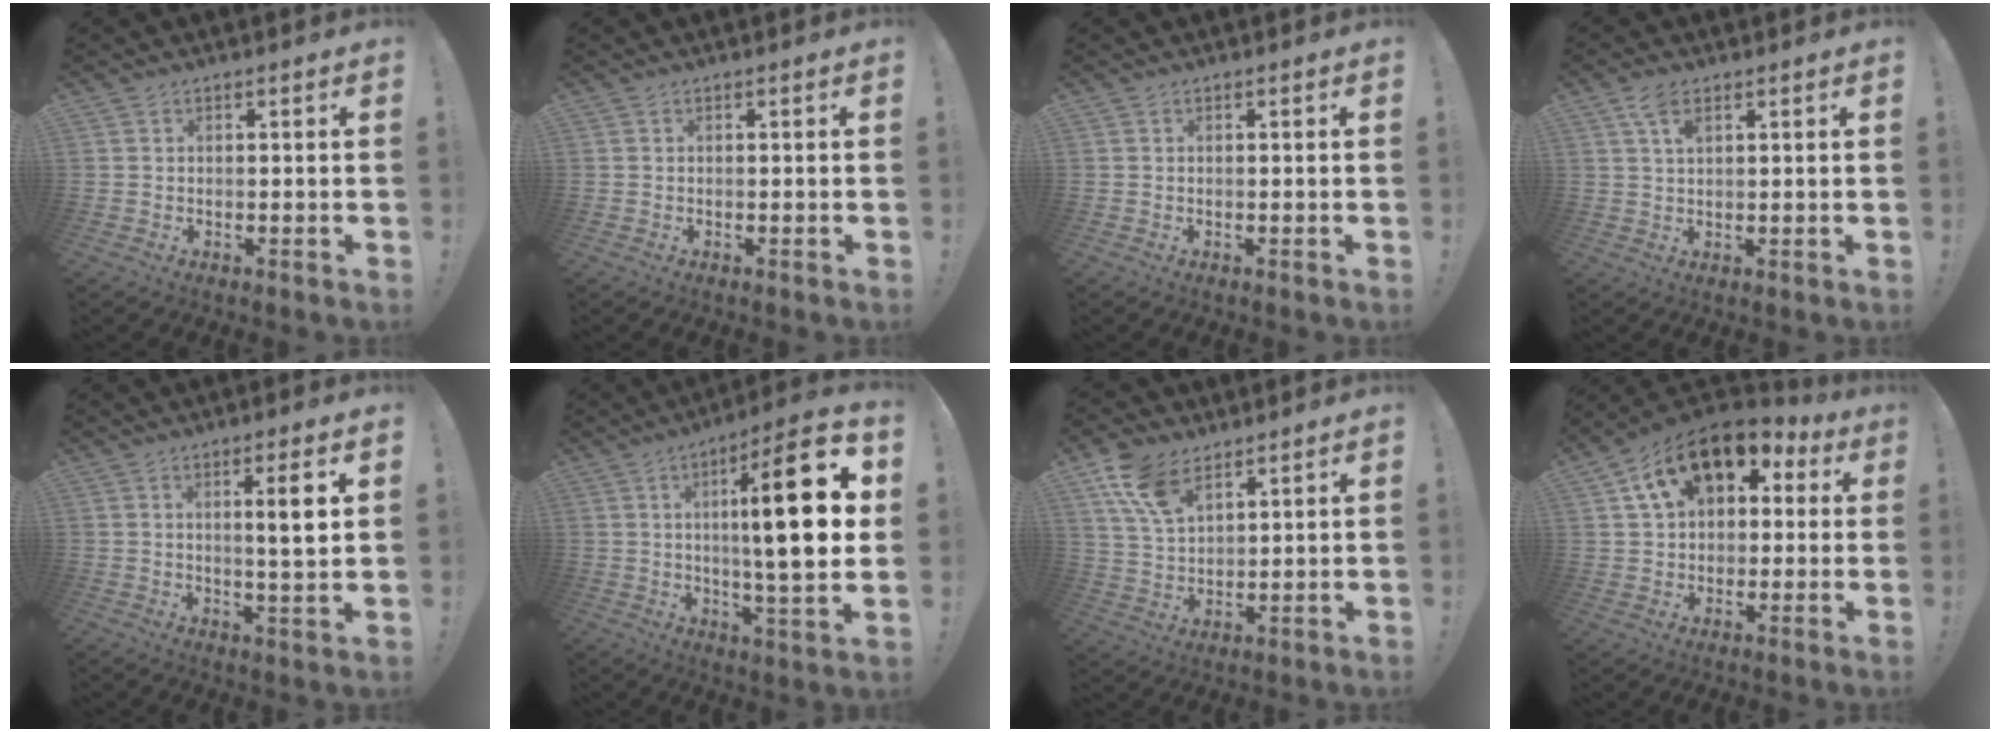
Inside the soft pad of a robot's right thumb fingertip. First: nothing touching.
{"total": 0.0}
{"total": 0.0}
{"total": 4.8, "force": [2.6, 2.2, 3.3], "torque": [-0.058, -0.006, 0.045]}
{"total": 6.6, "force": [2.0, 0.0, 6.2], "torque": [-0.089, -0.011, 0.021]}
{"total": 21.4, "force": [3.9, 4.1, 20.7], "torque": [-0.307, -0.018, 0.042]}
{"total": 11.7, "force": [7.6, 6.3, 6.4], "torque": [-0.121, -0.029, 0.148]}
{"total": 16.2, "force": [8.2, 10.2, 9.6], "torque": [-0.151, -0.034, 0.150]}